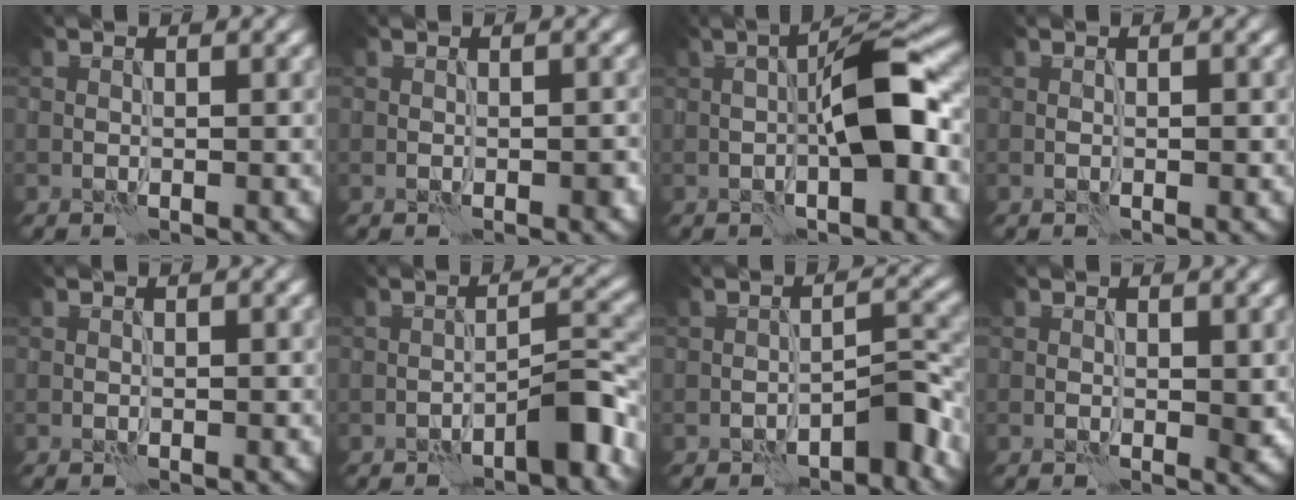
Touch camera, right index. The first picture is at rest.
{"total": 0.7, "force": [-0.3, 0.4, 0.5], "torque": [-0.010, 0.003, -0.004]}
{"total": 6.4, "force": [-0.7, 1.8, 6.1], "torque": [-0.097, 0.018, -0.016]}
{"total": 0.6, "force": [-0.2, 0.4, 0.4], "torque": [-0.008, 0.003, -0.003]}
{"total": 0.0}
{"total": 4.5, "force": [-2.8, 1.2, 3.3], "torque": [-0.043, 0.019, -0.047]}
{"total": 4.3, "force": [-2.9, 1.4, 2.8], "torque": [-0.033, 0.014, -0.045]}
{"total": 1.3, "force": [0.2, 0.8, 1.0], "torque": [-0.009, -0.002, 0.004]}